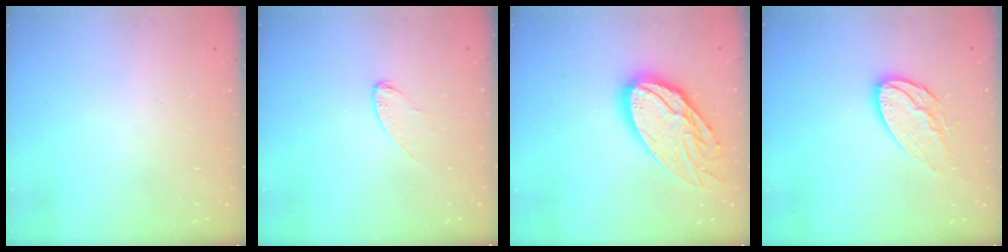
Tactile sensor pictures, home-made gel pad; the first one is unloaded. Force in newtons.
{"total": 5.4, "press": 5.4, "slide": 0.4}
{"total": 20.0, "press": 19.9, "slide": 1.8}
{"total": 12.8, "press": 12.8, "slide": 0.9}